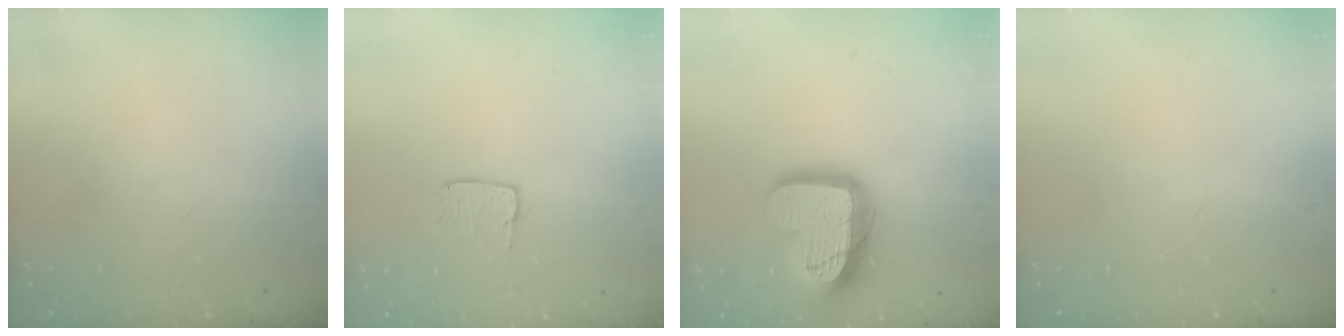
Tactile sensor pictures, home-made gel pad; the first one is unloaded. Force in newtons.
{"total": 5.5, "press": 5.5, "slide": 0.4}
{"total": 18.9, "press": 18.8, "slide": 1.5}
{"total": 0.0}